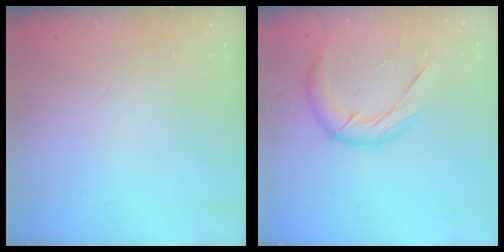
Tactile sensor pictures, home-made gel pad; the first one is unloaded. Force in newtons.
{"total": 13.5, "press": 13.4, "slide": 1.9}